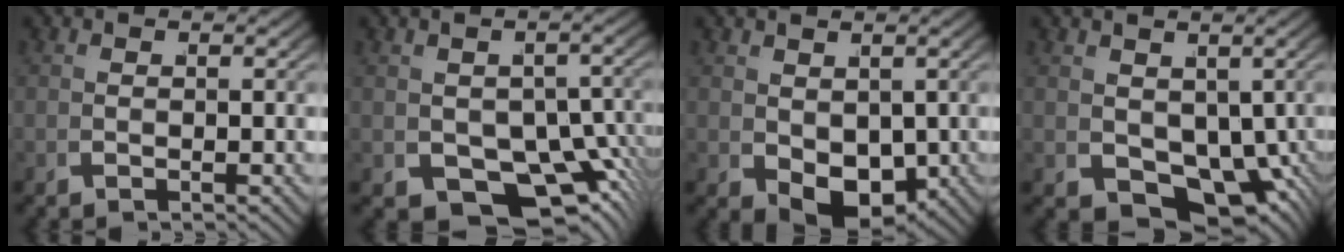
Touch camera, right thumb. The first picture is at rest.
{"total": 10.7, "force": [-5.2, 7.2, 5.9], "torque": [-0.125, -0.071, -0.045]}
{"total": 4.9, "force": [-0.2, 3.2, 3.7], "torque": [-0.069, -0.032, 0.021]}
{"total": 9.0, "force": [-2.5, 6.5, 5.6], "torque": [-0.105, -0.055, -0.010]}